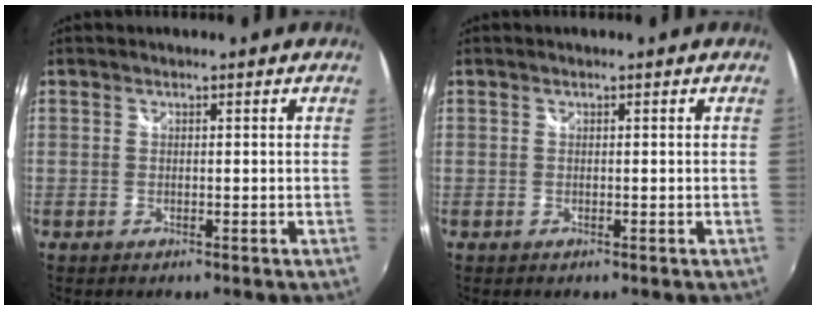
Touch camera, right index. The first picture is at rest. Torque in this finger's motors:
{"motor_torque": [0.00, 0.00, 0.00, 0.00]}